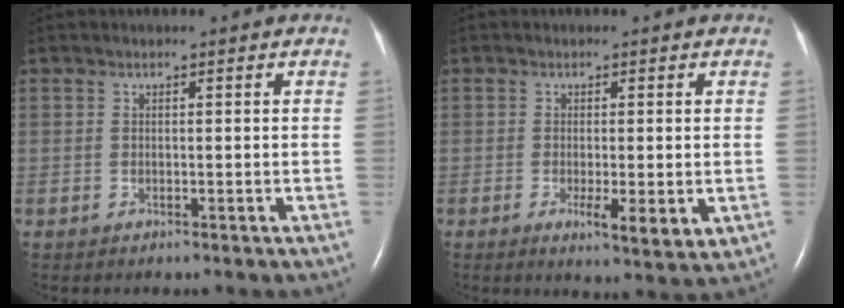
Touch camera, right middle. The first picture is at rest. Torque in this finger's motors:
{"motor_torque": [0.66, -0.31, 0.08, 0.04]}